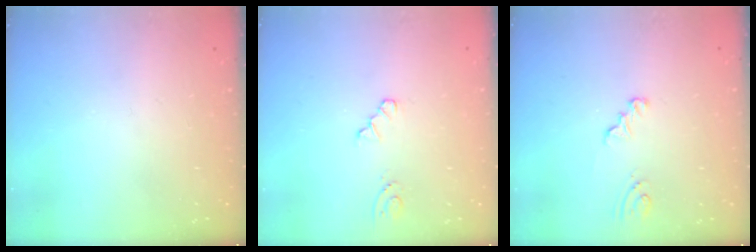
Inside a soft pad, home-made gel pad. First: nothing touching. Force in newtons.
{"total": 2.1, "press": 2.1, "slide": 0.3}
{"total": 2.3, "press": 2.3, "slide": 0.2}